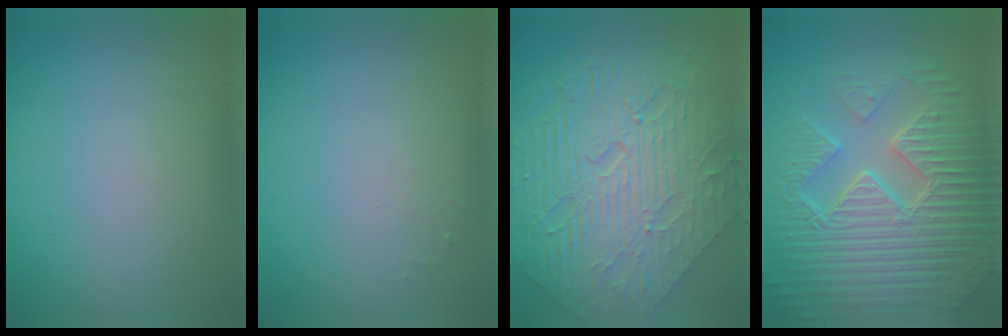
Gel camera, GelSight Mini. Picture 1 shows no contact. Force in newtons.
{"total": 0.5, "press": 0.5, "slide": 0.2}
{"total": 10.7, "press": 7.2, "slide": 7.9}
{"total": 9.5, "press": 6.7, "slide": 6.8}